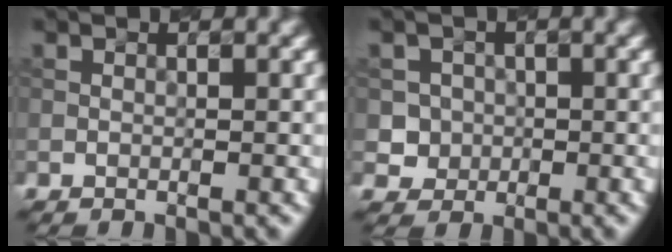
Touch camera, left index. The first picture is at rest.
{"total": 2.4, "force": [-0.2, 2.4, 0.3], "torque": [0.005, 0.003, 0.000]}